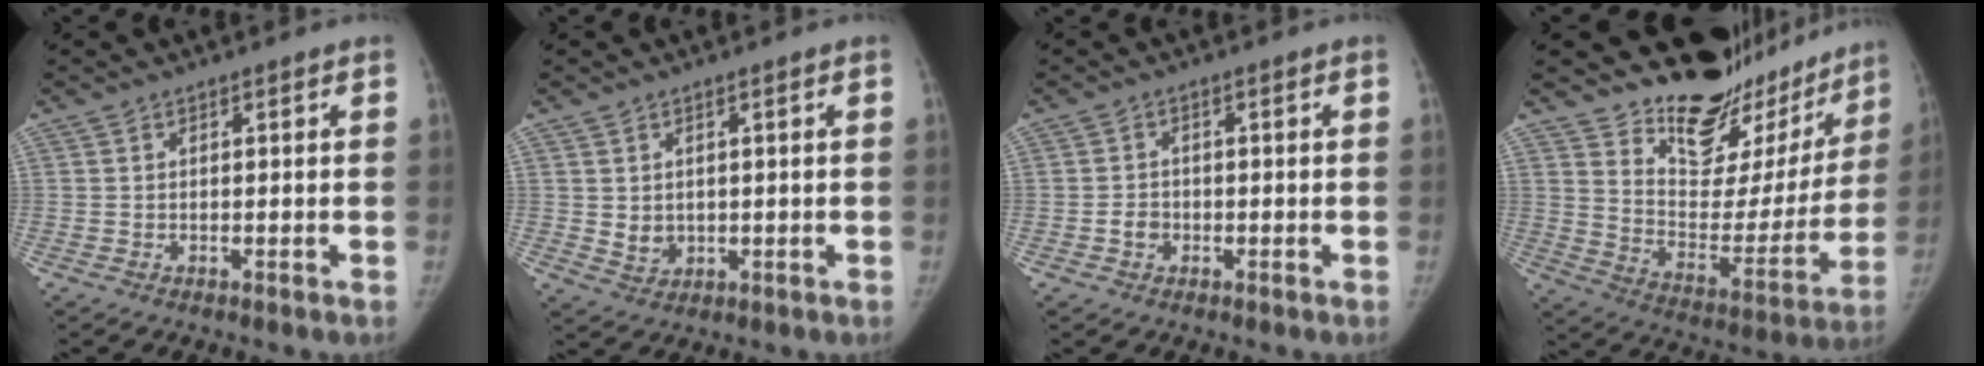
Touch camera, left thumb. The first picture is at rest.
{"total": 3.0, "force": [0.7, 2.5, 1.6], "torque": [-0.018, -0.011, 0.023]}
{"total": 1.8, "force": [-0.6, 1.5, 0.8], "torque": [-0.009, 0.005, -0.011]}
{"total": 23.1, "force": [20.1, 9.3, 6.6], "torque": [-0.041, -0.148, 0.286]}